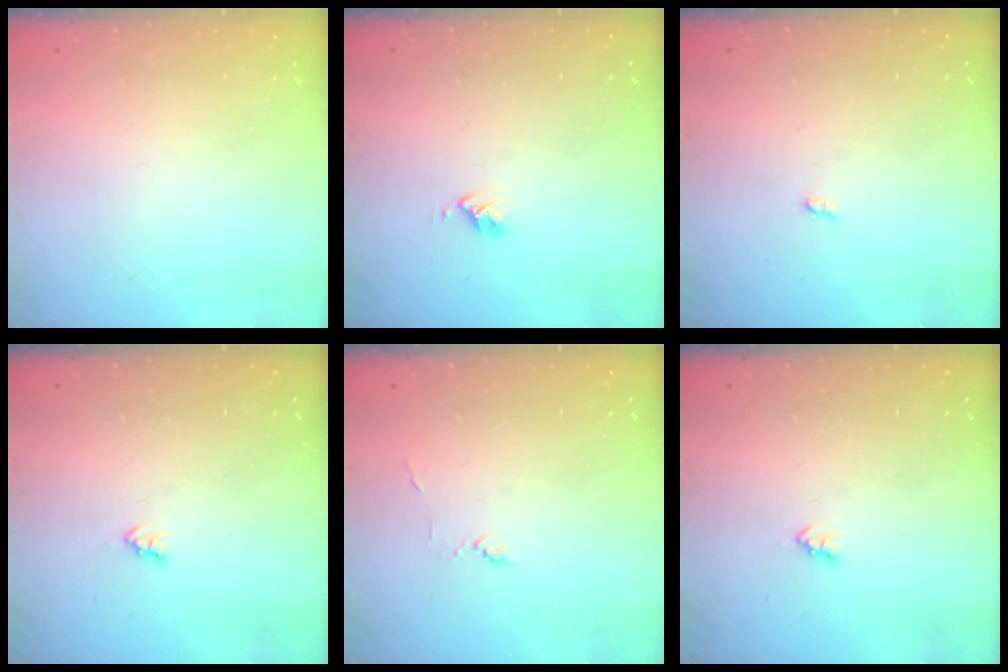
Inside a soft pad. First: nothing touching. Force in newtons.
{"total": 2.7, "press": 2.7, "slide": 0.4}
{"total": 1.2, "press": 1.2, "slide": 0.2}
{"total": 2.5, "press": 2.5, "slide": 0.4}
{"total": 2.6, "press": 2.6, "slide": 0.3}
{"total": 2.5, "press": 2.5, "slide": 0.4}